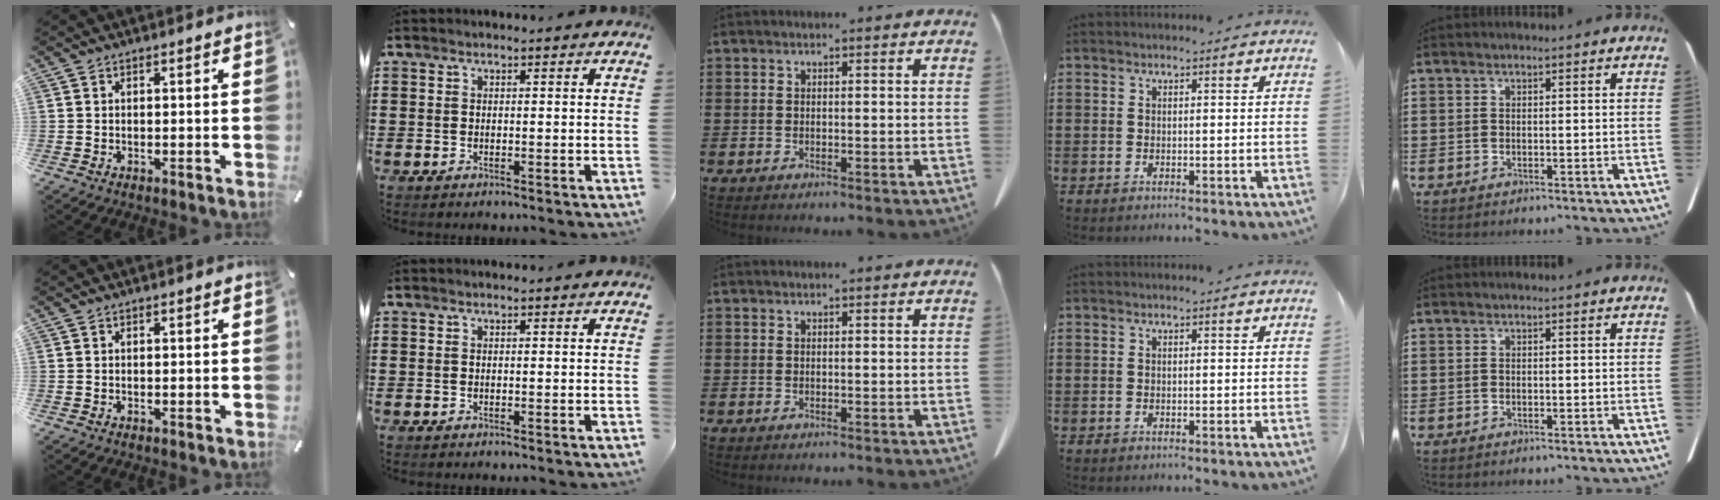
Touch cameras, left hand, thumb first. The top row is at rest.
{}